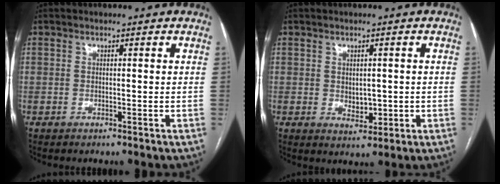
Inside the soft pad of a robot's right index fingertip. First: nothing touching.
{"total": 3.4, "force": [-0.1, 2.1, 2.6], "torque": [-0.037, -0.003, 0.008]}